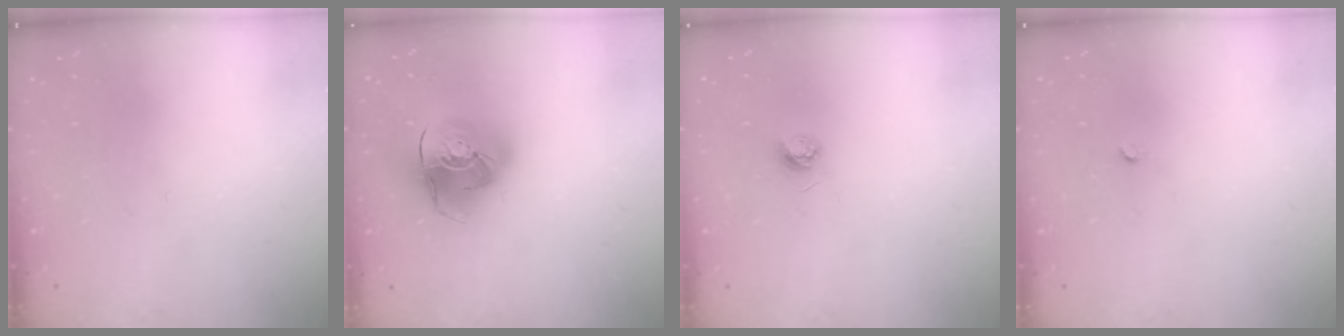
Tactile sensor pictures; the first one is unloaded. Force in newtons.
{"total": 13.4, "press": 13.3, "slide": 2.0}
{"total": 3.4, "press": 3.4, "slide": 0.4}
{"total": 2.2, "press": 2.2, "slide": 0.3}